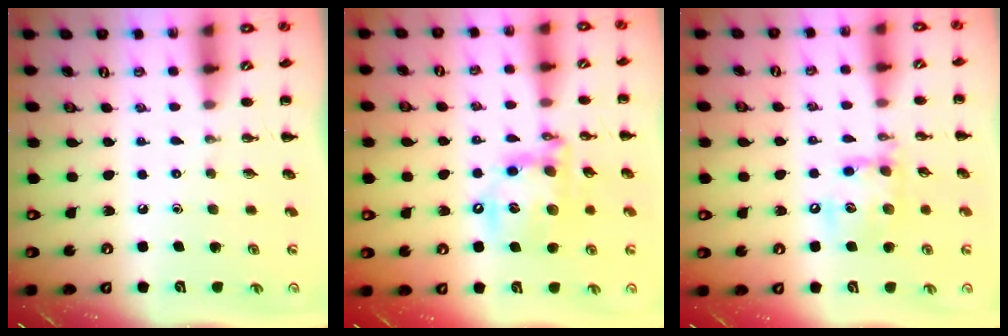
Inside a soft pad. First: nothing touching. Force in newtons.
{"total": 16.5, "press": 16.2, "slide": 3.3}
{"total": 13.0, "press": 12.8, "slide": 2.0}